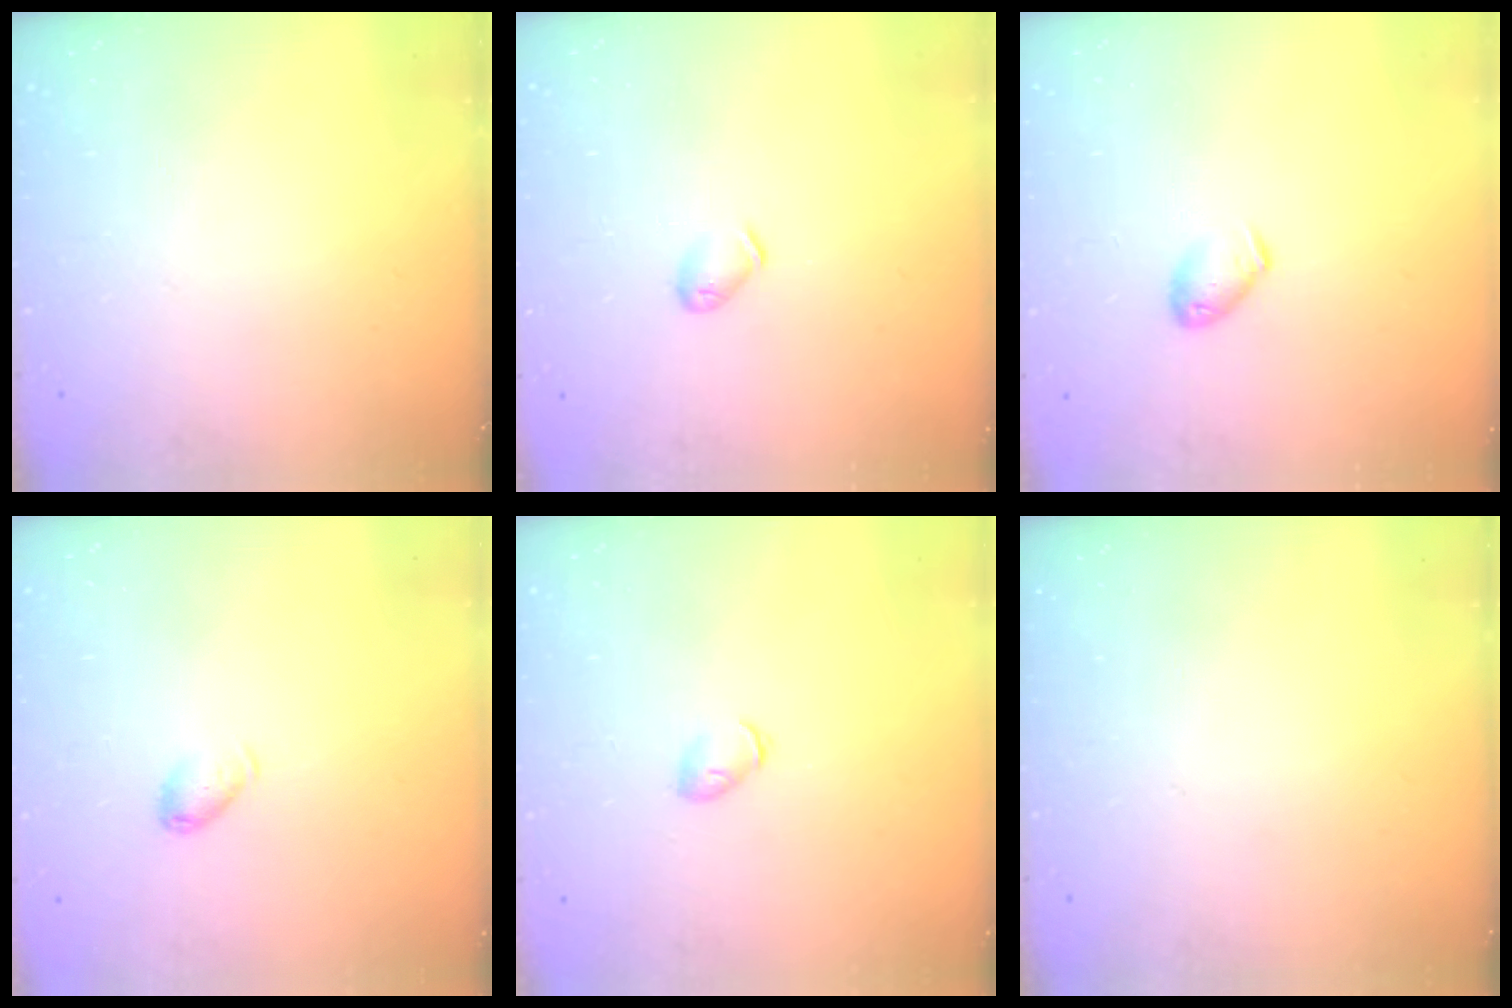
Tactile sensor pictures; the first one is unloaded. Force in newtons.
{"total": 4.9, "press": 4.8, "slide": 0.9}
{"total": 5.0, "press": 5.0, "slide": 0.7}
{"total": 5.2, "press": 5.1, "slide": 0.8}
{"total": 3.3, "press": 3.2, "slide": 0.7}
{"total": 0.0}